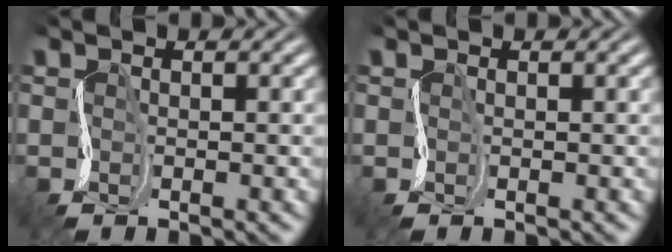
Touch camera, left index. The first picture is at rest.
{"total": 0.0}